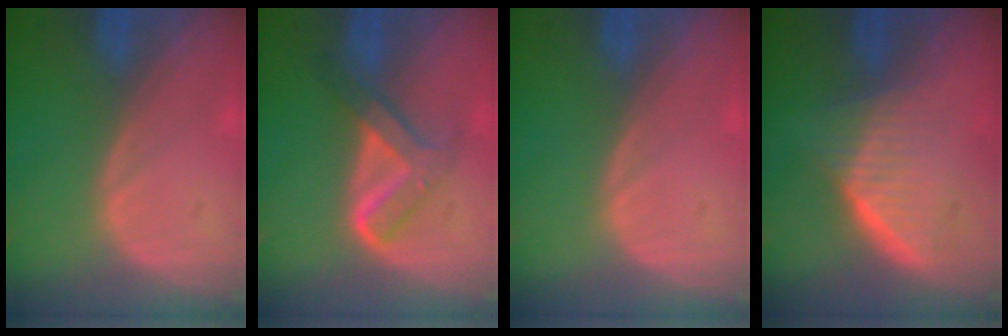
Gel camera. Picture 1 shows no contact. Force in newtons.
{"total": 5.4, "press": 5.4, "slide": 0.1}
{"total": 0.0}
{"total": 6.5, "press": 6.0, "slide": 2.6}